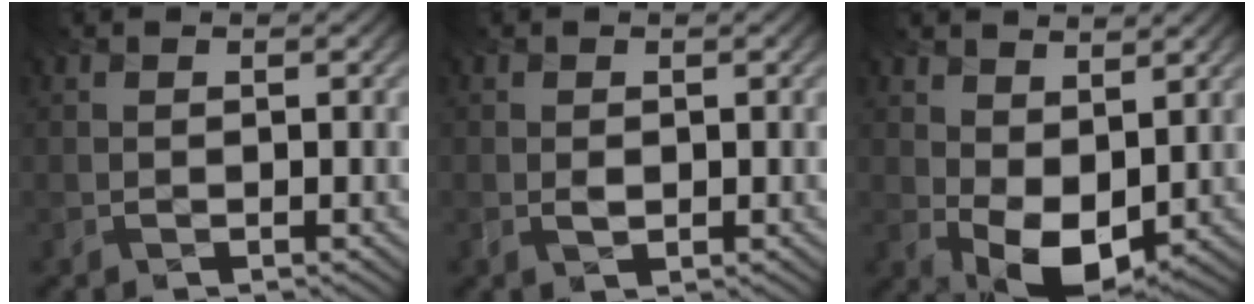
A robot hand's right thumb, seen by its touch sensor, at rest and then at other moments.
{"total": 0.6, "force": [-0.2, 0.4, 0.4], "torque": [-0.011, 0.003, 0.002]}
{"total": 8.1, "force": [1.6, 4.8, 6.3], "torque": [-0.124, -0.007, 0.039]}